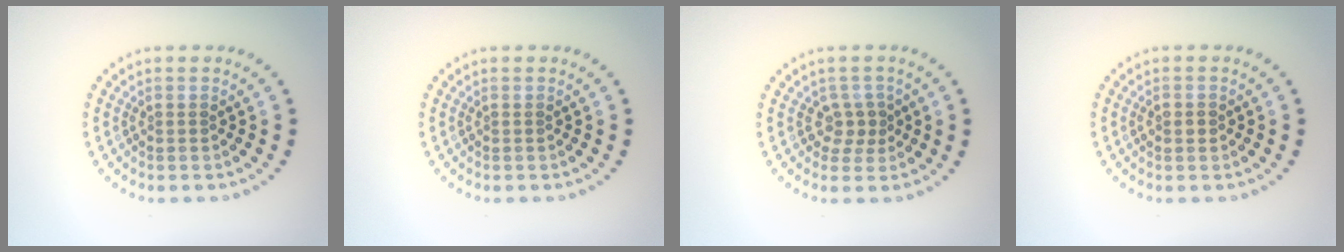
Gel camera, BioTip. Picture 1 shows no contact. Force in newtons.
{"total": 0.0}
{"total": 1.8, "press": 1.4, "slide": 1.1}
{"total": 1.5, "press": 1.5, "slide": 0.2}